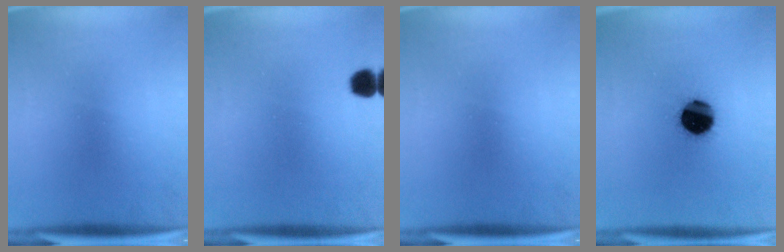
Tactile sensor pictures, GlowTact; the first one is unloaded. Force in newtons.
{"total": 3.3}
{"total": 0.0}
{"total": 13.3}